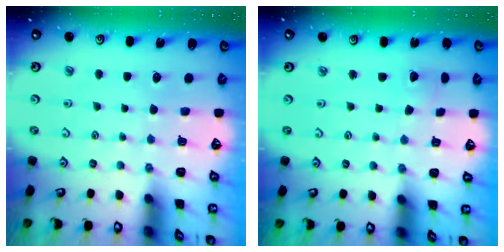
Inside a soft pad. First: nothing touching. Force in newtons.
{"total": 2.6, "press": 2.6, "slide": 0.3}